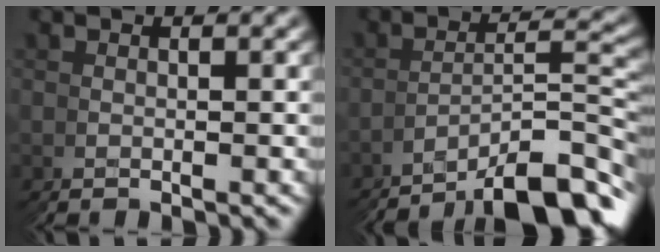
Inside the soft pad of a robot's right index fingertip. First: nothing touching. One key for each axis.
{"total": 7.1, "fx": -5.5, "fy": 1.1, "fz": 4.4, "tx": -0.041, "ty": 0.002, "tz": -0.081}